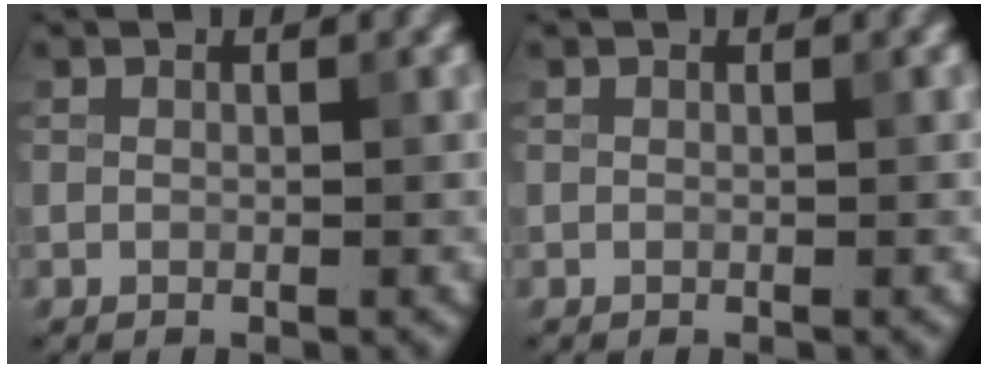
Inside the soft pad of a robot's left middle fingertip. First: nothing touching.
{"total": 0.0}